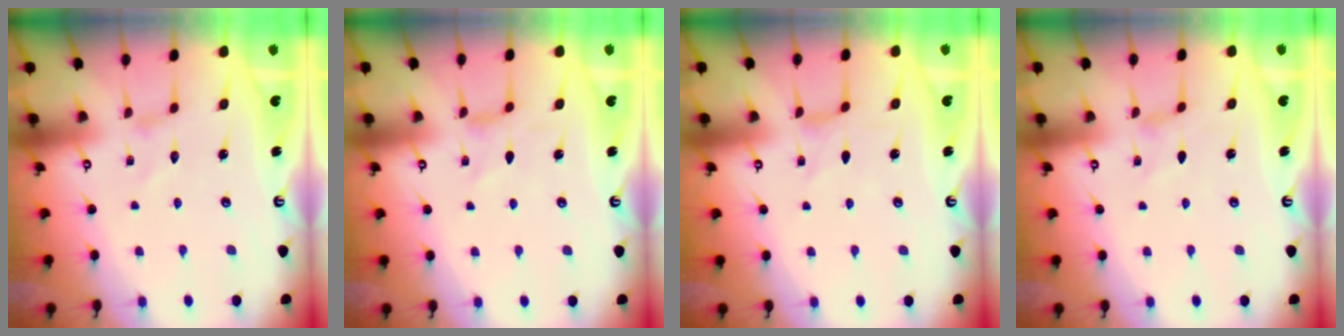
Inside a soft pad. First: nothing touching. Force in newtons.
{"total": 2.3, "press": 2.3, "slide": 0.4}
{"total": 0.0}
{"total": 0.0}